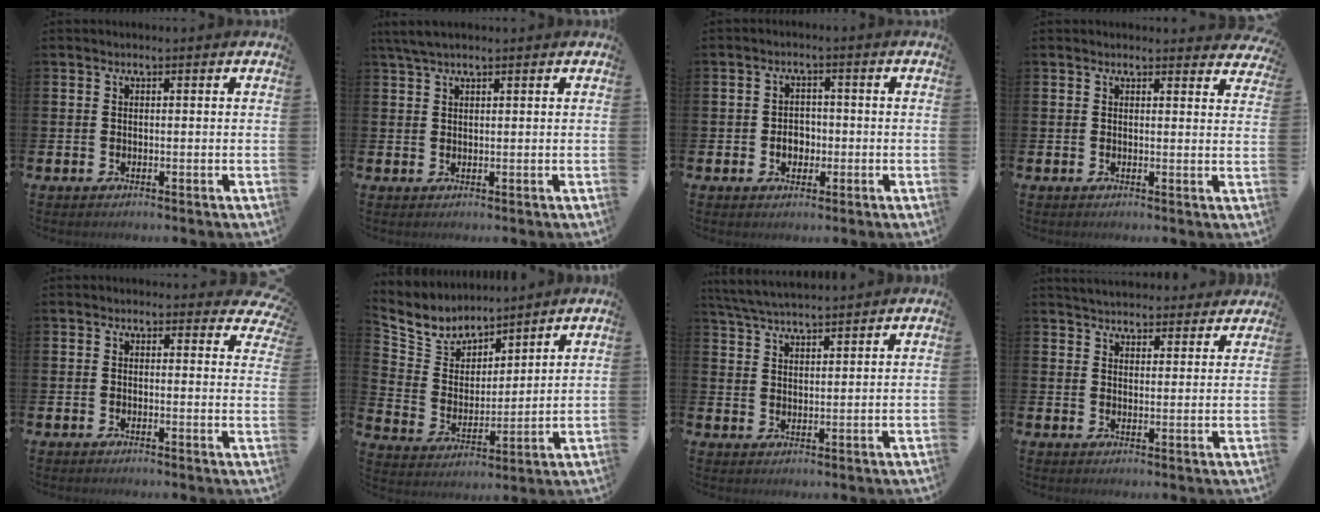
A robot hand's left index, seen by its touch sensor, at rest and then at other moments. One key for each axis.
{"total": 2.7, "fx": 2.1, "fy": 0.7, "fz": 1.5, "tx": -0.036, "ty": 0.006, "tz": 0.039}
{"total": 3.0, "fx": -0.7, "fy": 2.3, "fz": 1.7, "tx": -0.016, "ty": -0.004, "tz": -0.020}
{"total": 1.8, "fx": 1.7, "fy": 0.4, "fz": 0.1, "tx": 0.008, "ty": -0.009, "tz": 0.029}
{"total": 1.5, "fx": 1.1, "fy": 1.0, "fz": 0.2, "tx": 0.004, "ty": -0.003, "tz": 0.014}
{"total": 6.4, "fx": 5.9, "fy": 2.4, "fz": 0.2, "tx": -0.047, "ty": -0.045, "tz": 0.105}
{"total": 5.0, "fx": 4.9, "fy": 0.4, "fz": 1.2, "tx": -0.043, "ty": -0.018, "tz": 0.090}
{"total": 4.4, "fx": 4.3, "fy": 1.0, "fz": 0.0, "tx": -0.014, "ty": -0.023, "tz": 0.079}